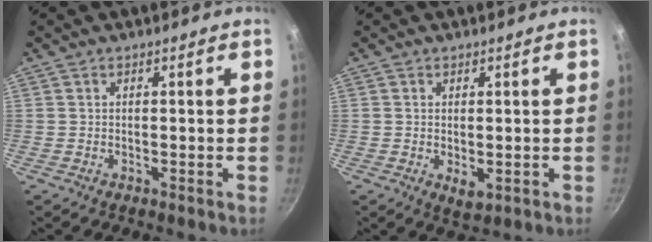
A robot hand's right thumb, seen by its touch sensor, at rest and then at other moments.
{"total": 2.7, "force": [-0.2, 1.5, 2.2], "torque": [-0.036, -0.011, 0.001]}